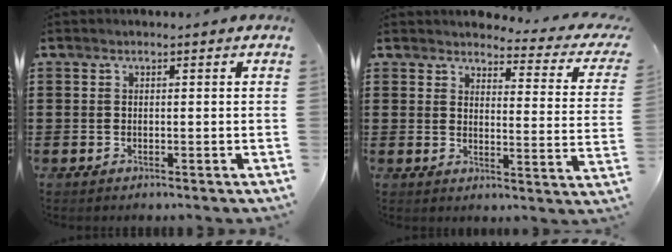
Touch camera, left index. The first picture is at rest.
{"total": 3.3, "force": [3.1, 0.3, 1.1], "torque": [-0.033, -0.023, 0.047]}